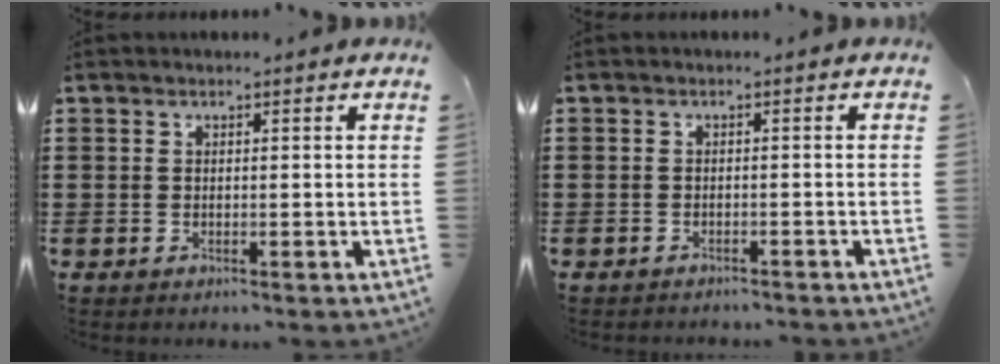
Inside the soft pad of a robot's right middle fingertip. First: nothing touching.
{"total": 1.2, "force": [-1.2, 0.2, -0.2], "torque": [-0.001, 0.002, -0.026]}